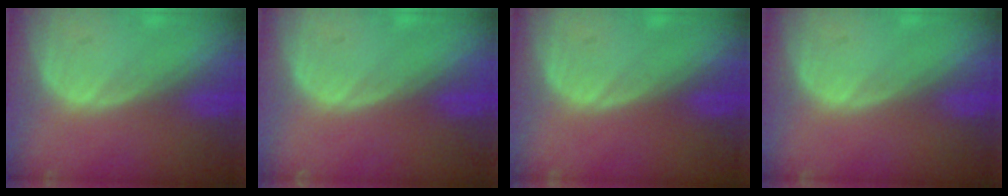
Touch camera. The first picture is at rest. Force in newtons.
{"total": 0.0}
{"total": 0.0}
{"total": 0.0}